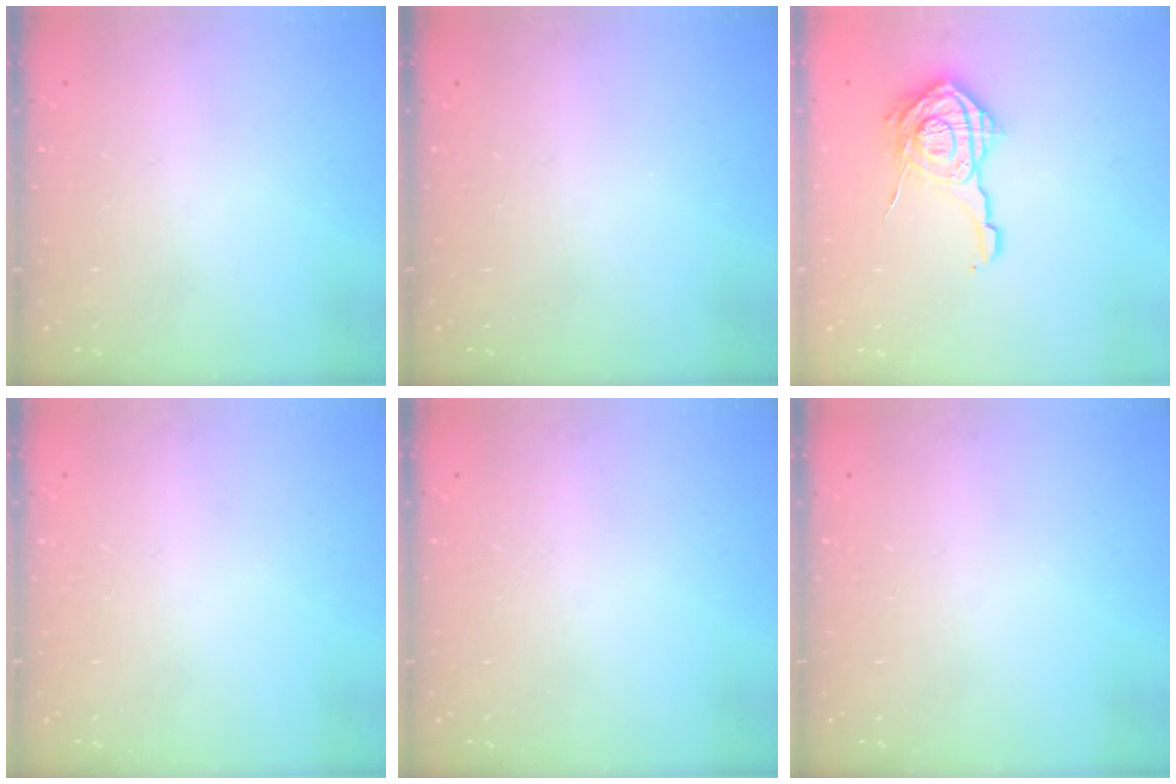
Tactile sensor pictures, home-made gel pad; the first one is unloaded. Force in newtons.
{"total": 0.0}
{"total": 15.0, "press": 15.0, "slide": 0.6}
{"total": 0.0}
{"total": 0.0}
{"total": 0.0}